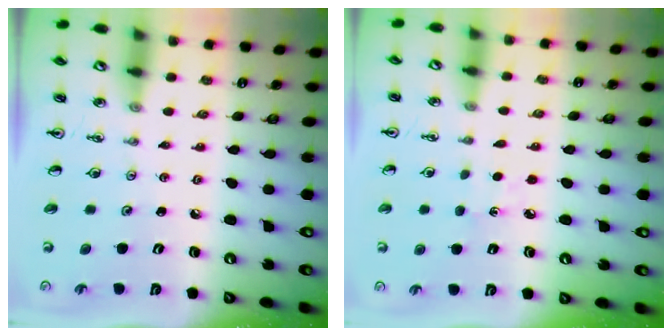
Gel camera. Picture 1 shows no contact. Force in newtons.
{"total": 3.8, "press": 3.8, "slide": 0.5}